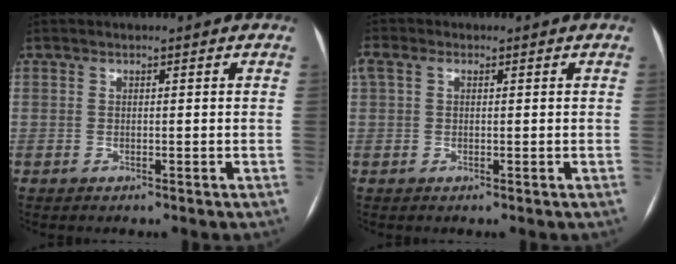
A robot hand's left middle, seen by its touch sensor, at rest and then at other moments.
{"total": 3.4, "force": [1.3, 2.2, 2.3], "torque": [-0.075, 0.038, 0.035]}